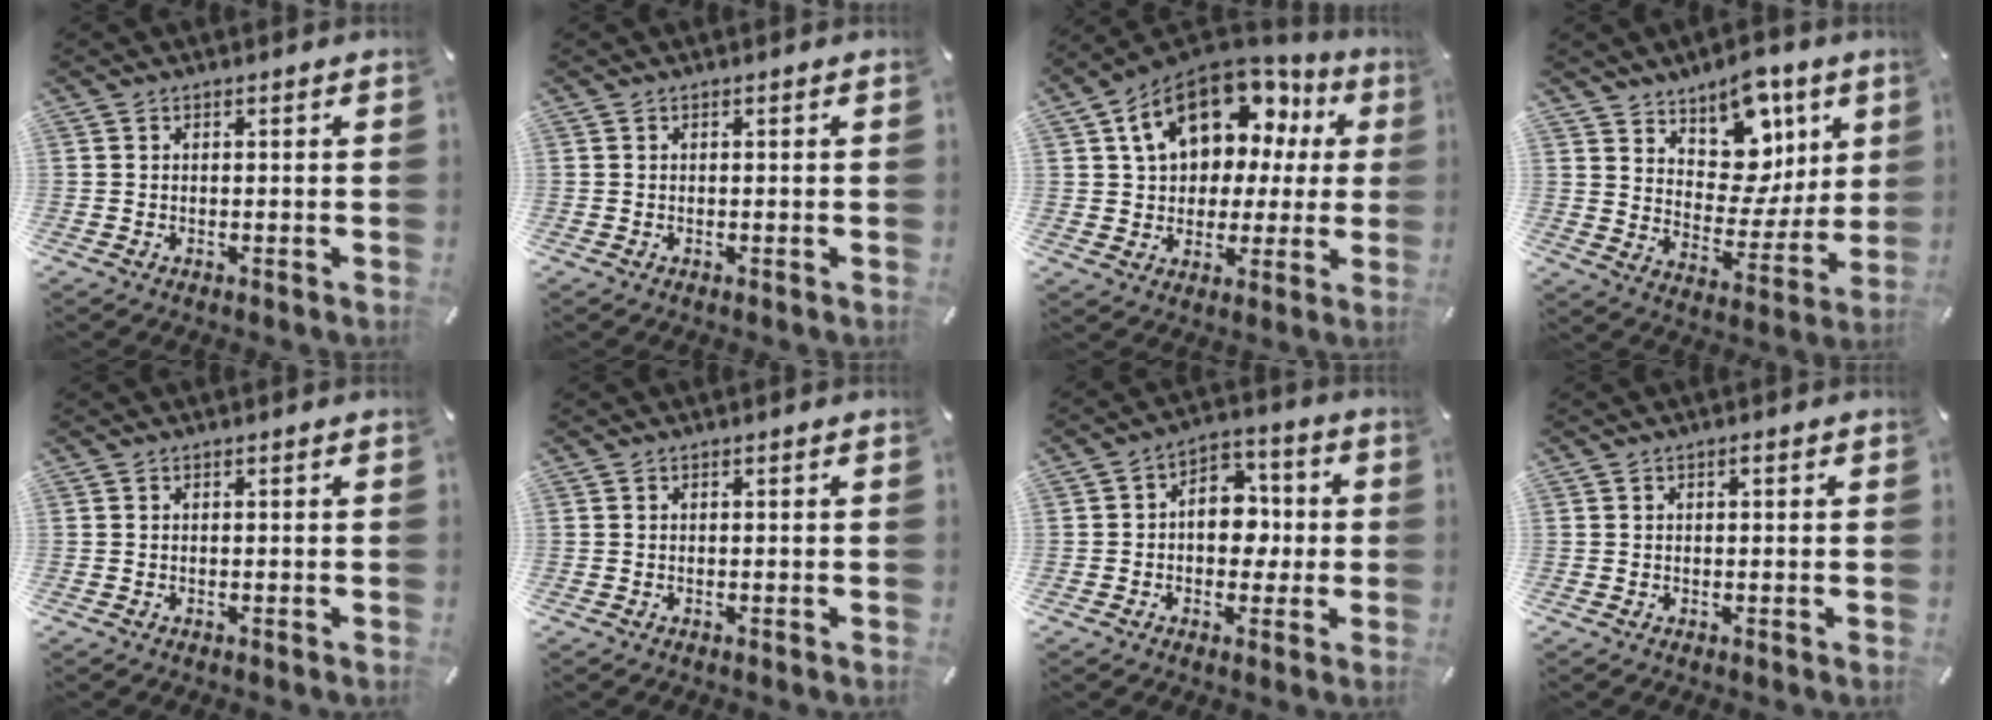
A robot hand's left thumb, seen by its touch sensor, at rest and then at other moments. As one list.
[{"total": 0.0}, {"total": 17.5, "force": [8.3, 11.8, 10.0], "torque": [-0.170, -0.034, 0.152]}, {"total": 13.5, "force": [7.8, 9.6, 5.5], "torque": [-0.068, -0.070, 0.145]}, {"total": 0.0}, {"total": 0.0}, {"total": 9.1, "force": [-0.6, 7.1, 5.7], "torque": [-0.076, 0.015, -0.010]}, {"total": 0.9, "force": [0.3, 0.6, 0.7], "torque": [-0.014, 0.004, 0.004]}]